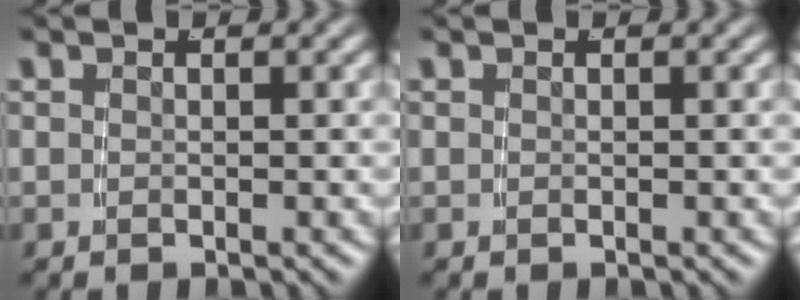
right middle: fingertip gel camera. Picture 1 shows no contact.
{"total": 0.0}